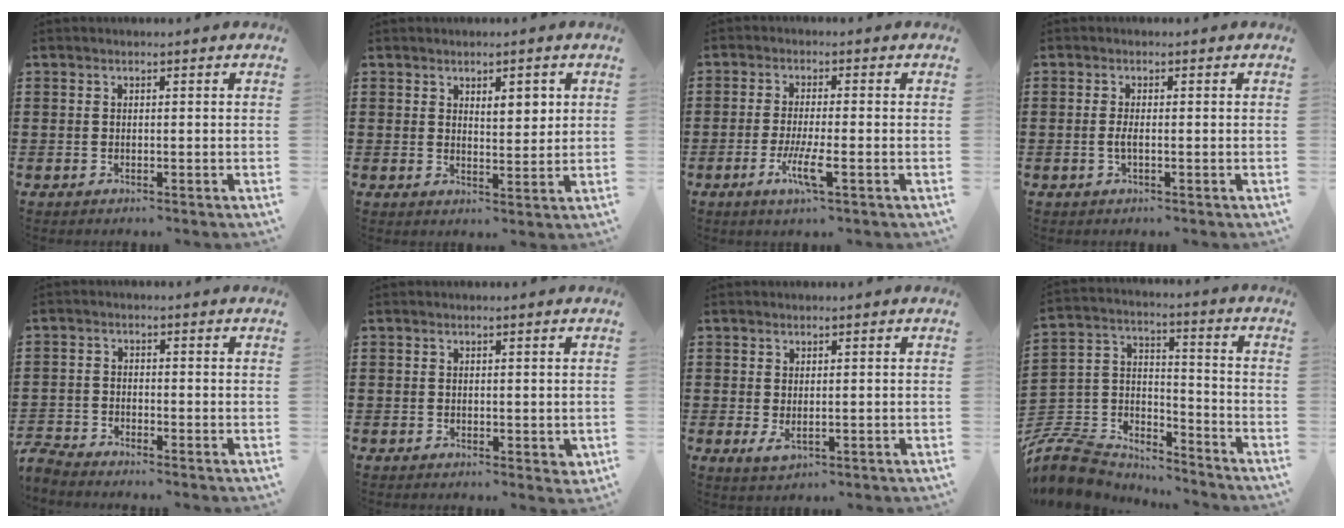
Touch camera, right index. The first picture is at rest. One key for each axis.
{"total": 3.4, "fx": 1.9, "fy": 1.5, "fz": 2.4, "tx": -0.034, "ty": 0.003, "tz": 0.029}
{"total": 5.5, "fx": -2.3, "fy": 0.6, "fz": 5.0, "tx": -0.102, "ty": -0.017, "tz": -0.044}
{"total": 1.6, "fx": -0.5, "fy": 0.1, "fz": 1.6, "tx": -0.038, "ty": -0.006, "tz": -0.011}
{"total": 2.5, "fx": -2.5, "fy": 0.1, "fz": -0.1, "tx": -0.011, "ty": -0.002, "tz": -0.056}
{"total": 0.7, "fx": 0.4, "fy": 0.6, "fz": 0.2, "tx": -0.005, "ty": 0.005, "tz": 0.007}
{"total": 1.9, "fx": 0.3, "fy": 0.7, "fz": 1.7, "tx": -0.033, "ty": -0.001, "tz": 0.007}
{"total": 8.5, "fx": -7.8, "fy": 3.0, "fz": 1.7, "tx": -0.063, "ty": 0.004, "tz": -0.158}